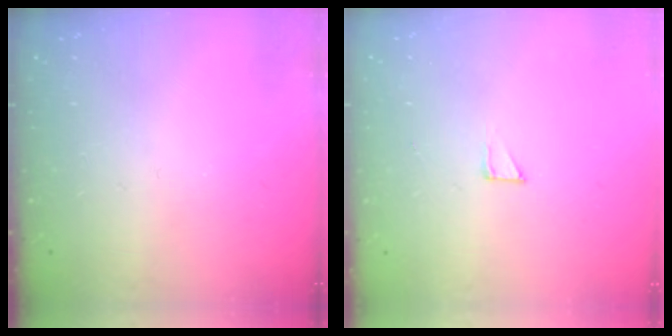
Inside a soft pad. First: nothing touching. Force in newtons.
{"total": 2.3, "press": 2.3, "slide": 0.2}